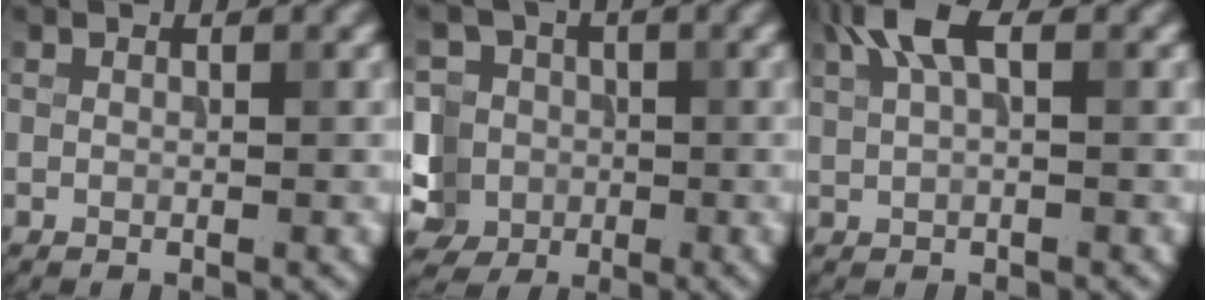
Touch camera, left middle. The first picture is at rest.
{"total": 8.8, "force": [-1.3, 7.8, 3.7], "torque": [-0.082, 0.021, -0.063]}
{"total": 3.8, "force": [1.8, 1.3, 3.1], "torque": [-0.065, 0.009, 0.031]}